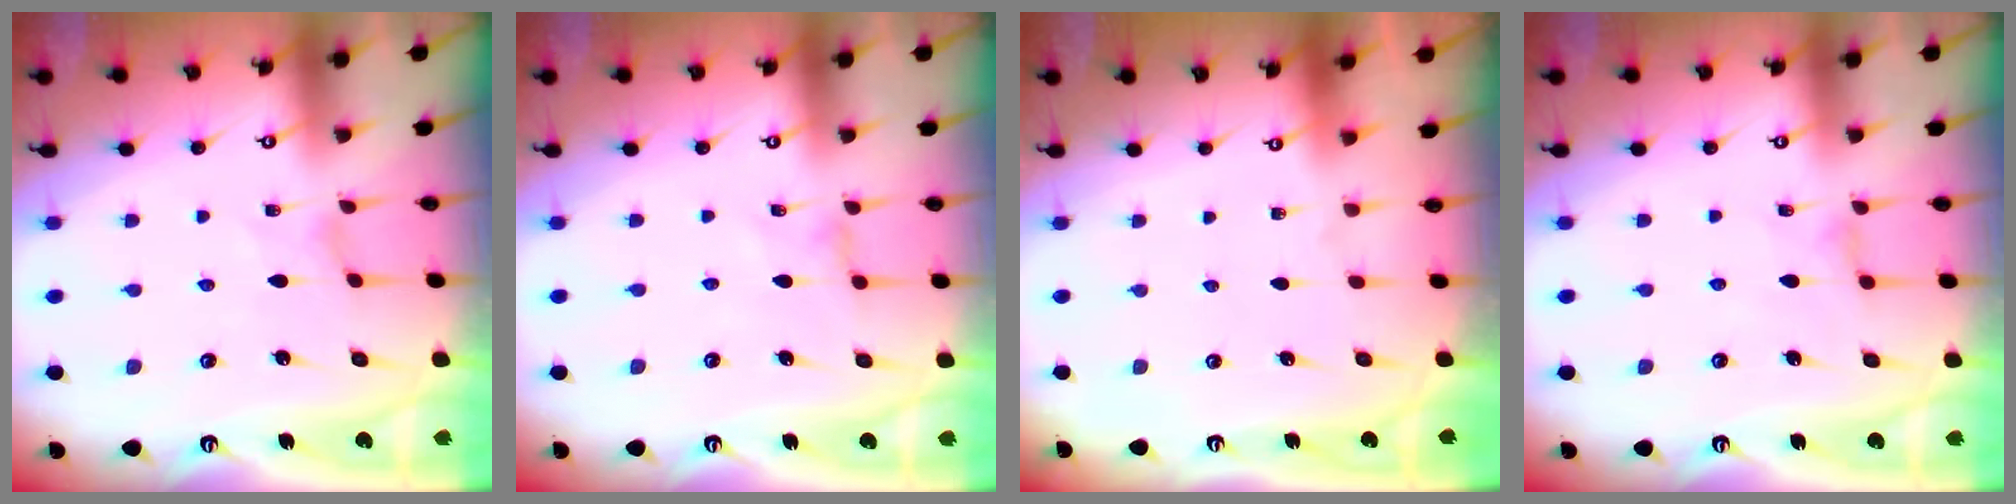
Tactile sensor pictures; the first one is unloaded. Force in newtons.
{"total": 0.0}
{"total": 0.0}
{"total": 1.8, "press": 1.7, "slide": 0.4}